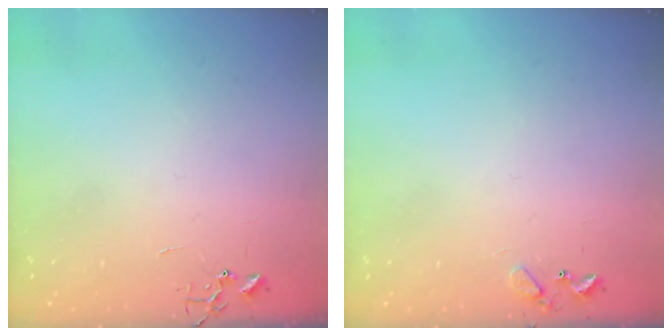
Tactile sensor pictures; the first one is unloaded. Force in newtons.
{"total": 7.0, "press": 7.0, "slide": 0.6}